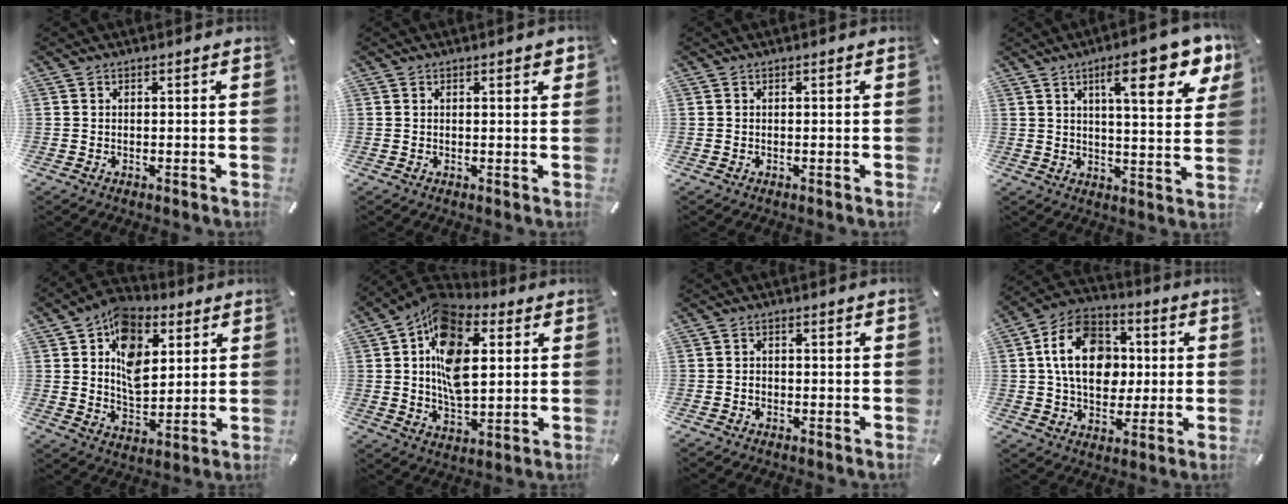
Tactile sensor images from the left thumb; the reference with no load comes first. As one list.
[{"total": 1.2, "force": [0.7, 0.2, 0.9], "torque": [-0.020, 0.001, 0.011]}, {"total": 0.0}, {"total": 15.8, "force": [8.0, 4.5, 12.9], "torque": [-0.187, -0.031, 0.120]}, {"total": 13.2, "force": [4.5, 9.4, 8.1], "torque": [-0.131, -0.008, 0.086]}, {"total": 16.7, "force": [4.1, 10.3, 12.5], "torque": [-0.234, -0.009, 0.072]}, {"total": 1.4, "force": [-0.5, 1.1, 0.7], "torque": [-0.014, 0.004, -0.012]}, {"total": 16.5, "force": [1.7, 12.6, 10.5], "torque": [-0.186, 0.012, 0.027]}]